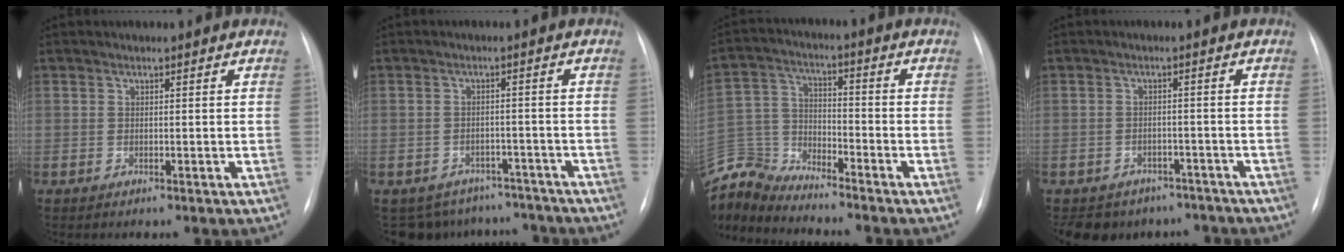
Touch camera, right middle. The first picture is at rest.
{"total": 9.4, "force": [-8.1, 4.7, 0.4], "torque": [-0.007, 0.017, -0.095]}
{"total": 10.1, "force": [-10.1, 0.1, -0.2], "torque": [-0.009, 0.027, -0.201]}
{"total": 9.7, "force": [-7.8, 5.5, 1.3], "torque": [-0.019, 0.011, -0.089]}